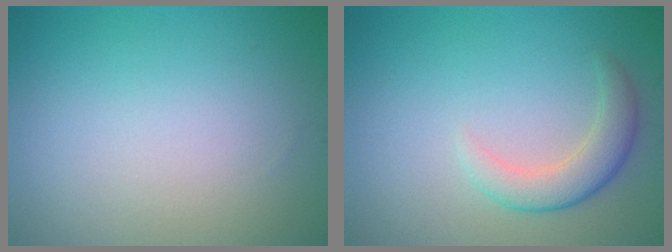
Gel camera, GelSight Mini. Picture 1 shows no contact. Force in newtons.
{"total": 2.9, "press": 2.9, "slide": 0.2}